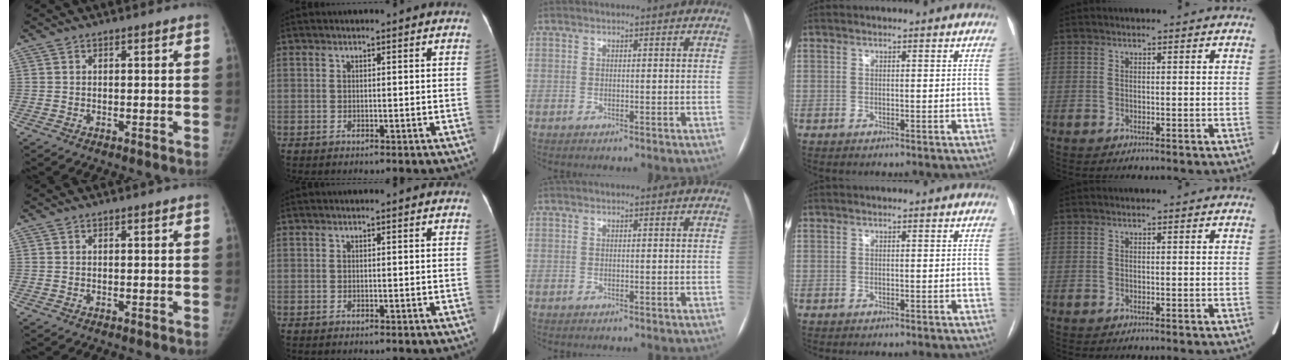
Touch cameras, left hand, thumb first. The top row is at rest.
{}